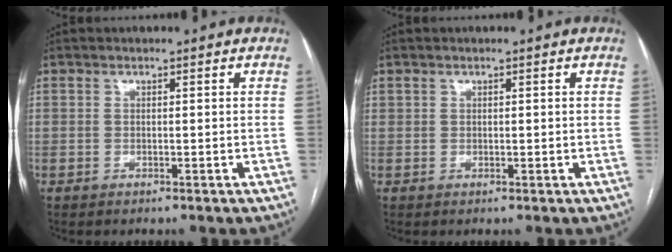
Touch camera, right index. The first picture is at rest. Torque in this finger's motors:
{"motor_torque": [-0.17, 0.22, 0.03, -0.01]}